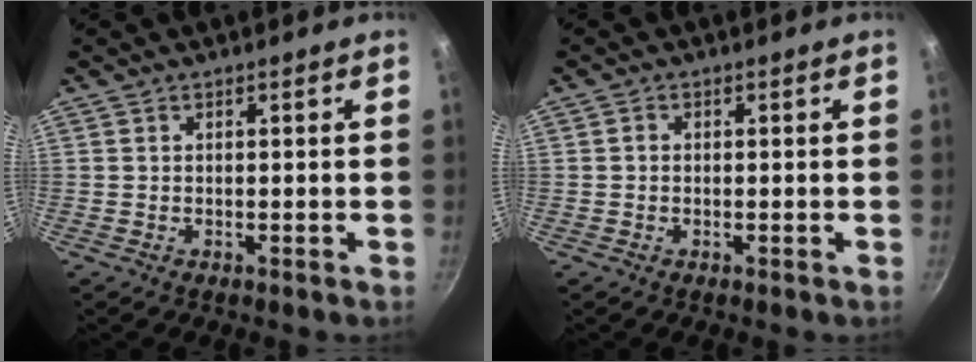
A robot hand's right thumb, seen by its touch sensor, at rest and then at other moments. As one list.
[{"total": 0.7, "force": [-0.1, 0.7, 0.3], "torque": [-0.005, 0.005, -0.001]}]